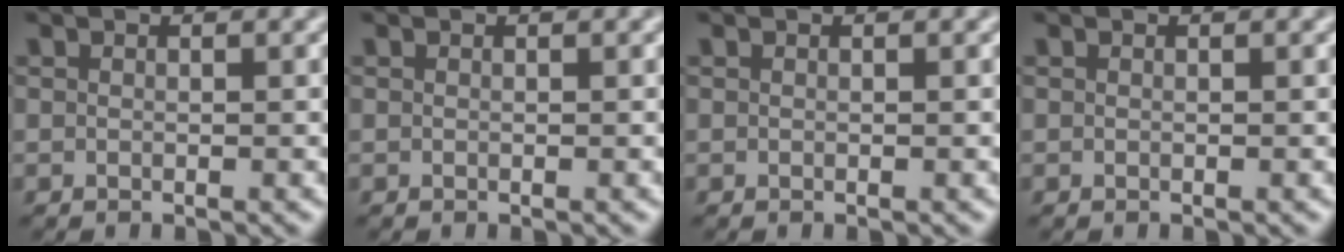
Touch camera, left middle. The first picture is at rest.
{"total": 0.0}
{"total": 0.0}
{"total": 0.0}